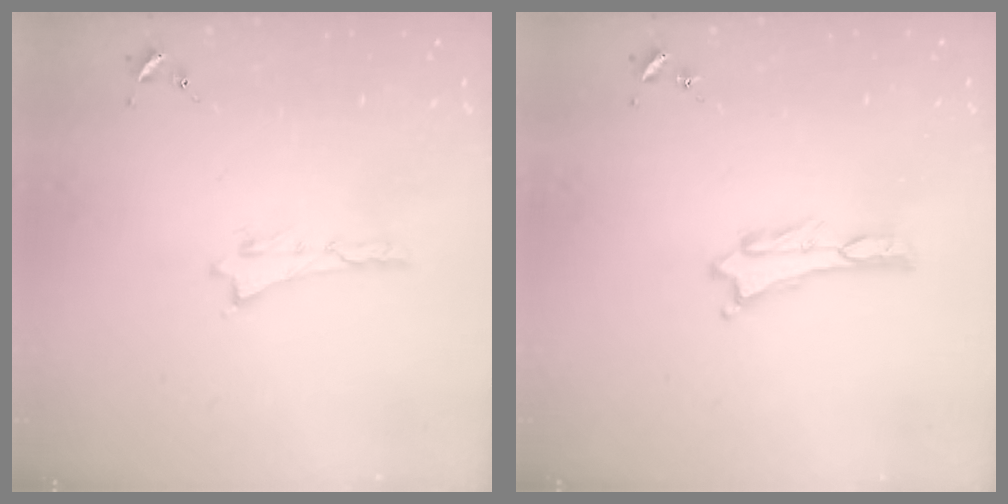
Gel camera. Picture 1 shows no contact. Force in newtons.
{"total": 0.0}